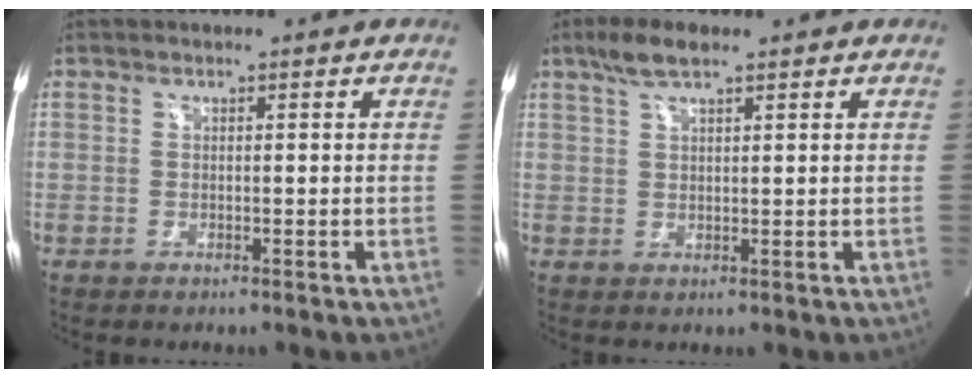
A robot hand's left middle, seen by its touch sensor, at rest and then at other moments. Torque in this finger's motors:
{"motor_torque": [0.38, -0.07, 0.00, 0.02]}